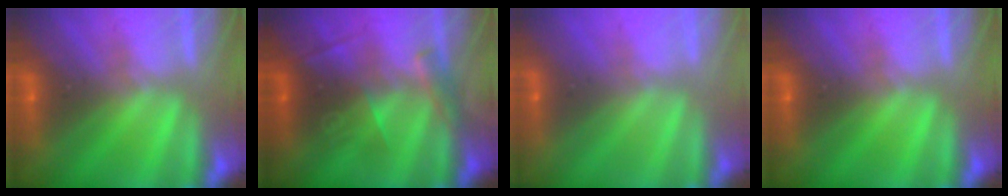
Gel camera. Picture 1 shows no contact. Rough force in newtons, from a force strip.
{"total": 2.9}
{"total": 2.8}
{"total": 0.0}